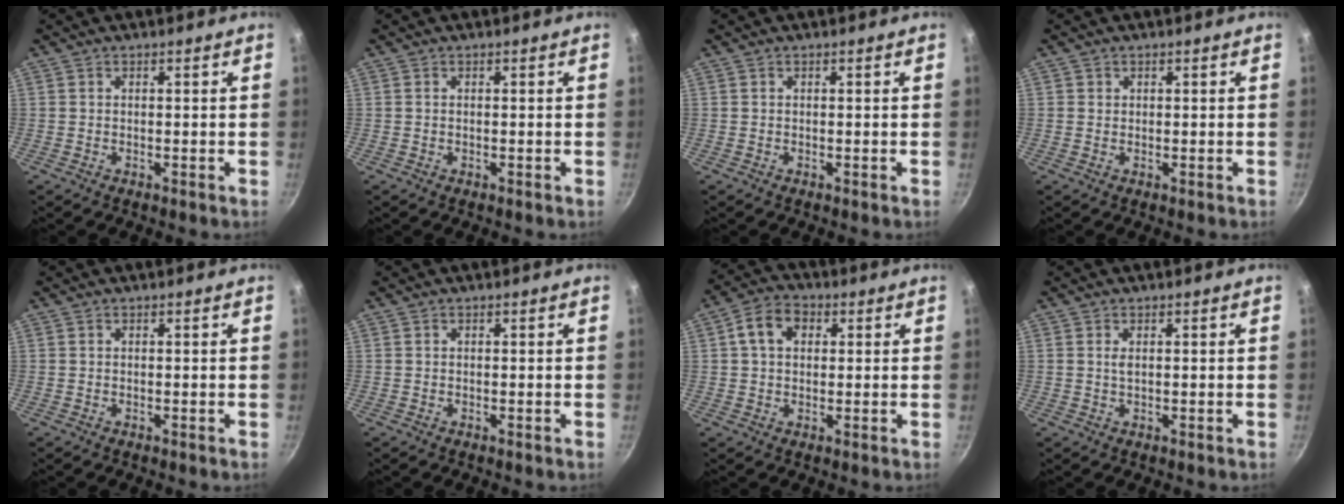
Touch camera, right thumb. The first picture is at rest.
{"total": 0.0}
{"total": 0.0}
{"total": 0.6, "force": [0.2, 0.6, 0.0], "torque": [0.008, 0.001, 0.002]}
{"total": 0.0}
{"total": 0.0}
{"total": 7.2, "force": [1.9, 5.3, 4.5], "torque": [-0.061, 0.013, 0.021]}
{"total": 1.1, "force": [0.3, 0.5, 0.9], "torque": [-0.018, 0.001, 0.005]}